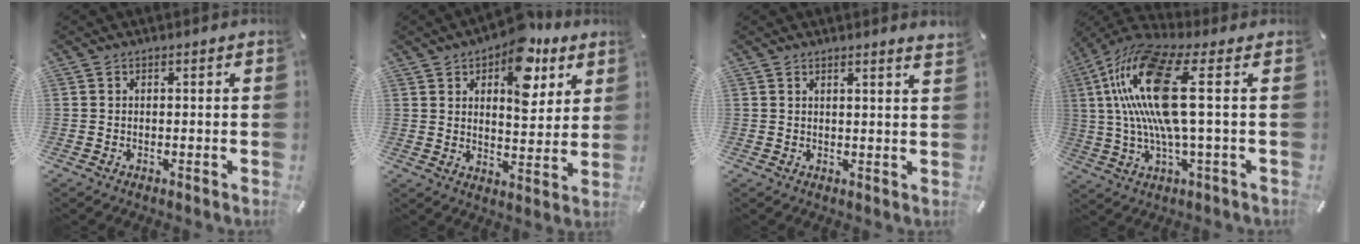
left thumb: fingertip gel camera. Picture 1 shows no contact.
{"total": 13.9, "force": [7.8, 7.9, 8.3], "torque": [-0.107, -0.038, 0.131]}
{"total": 2.2, "force": [1.8, -0.2, 1.3], "torque": [-0.027, -0.007, 0.032]}
{"total": 19.1, "force": [3.4, 5.0, 18.1], "torque": [-0.393, -0.022, 0.042]}